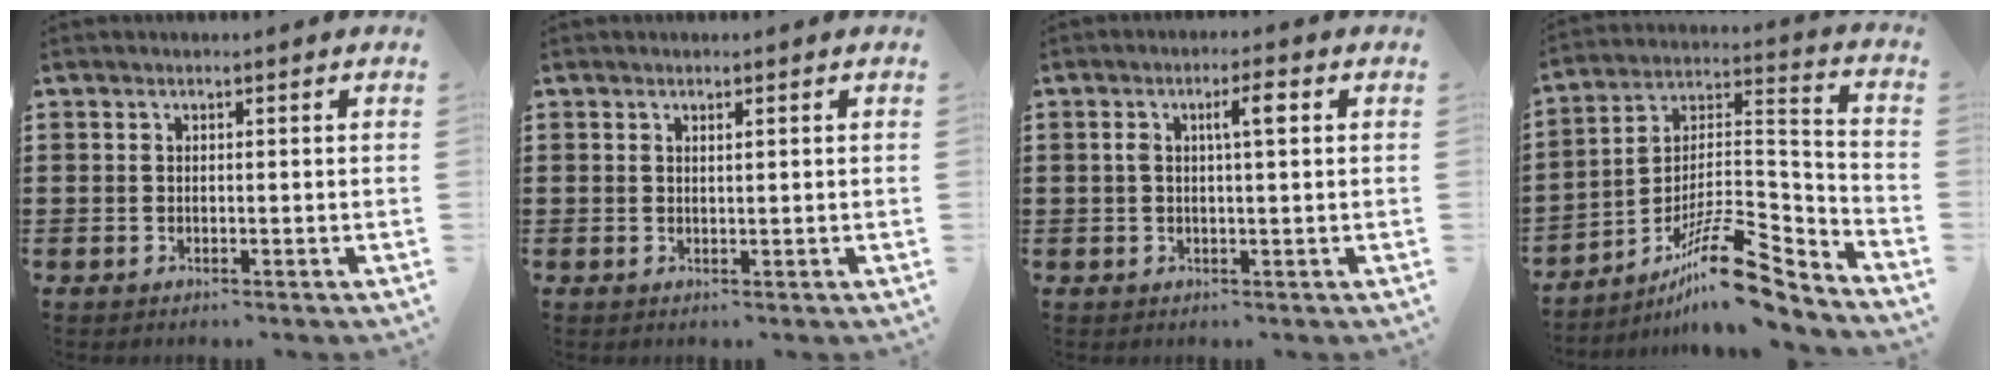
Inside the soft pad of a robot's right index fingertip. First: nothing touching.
{"total": 0.6, "force": [0.3, 0.1, 0.5], "torque": [-0.011, 0.000, 0.006]}
{"total": 3.8, "force": [0.9, 0.9, 3.5], "torque": [-0.055, 0.004, 0.008]}
{"total": 13.6, "force": [-9.9, 3.5, 8.6], "torque": [-0.142, 0.034, -0.182]}